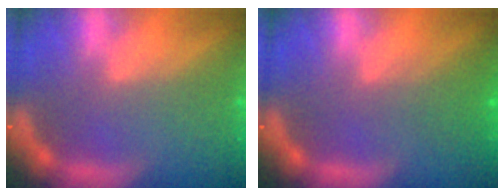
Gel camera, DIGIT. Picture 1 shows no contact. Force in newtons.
{"total": 2.4}